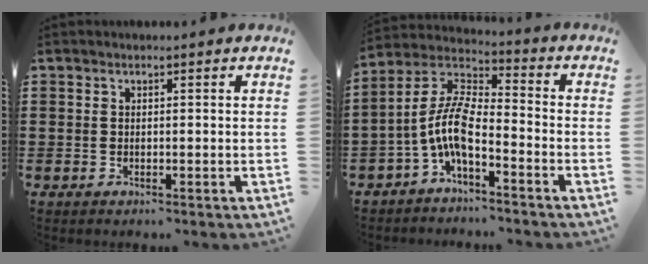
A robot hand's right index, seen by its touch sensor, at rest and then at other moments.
{"total": 7.9, "force": [-3.5, 2.5, 6.7], "torque": [-0.170, -0.026, -0.080]}